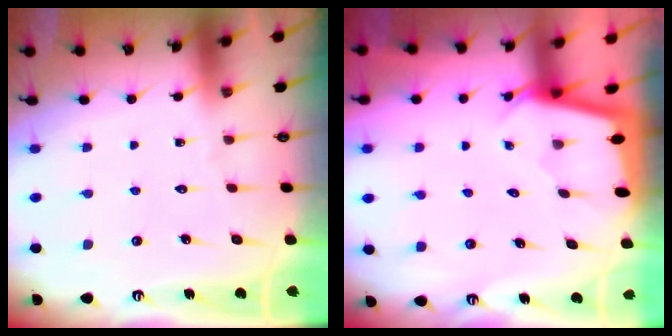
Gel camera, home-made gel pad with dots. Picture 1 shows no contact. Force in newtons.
{"total": 2.1, "press": 2.1, "slide": 0.2}